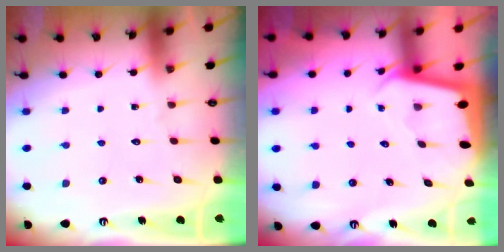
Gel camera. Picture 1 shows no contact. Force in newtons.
{"total": 1.8, "press": 1.8, "slide": 0.1}